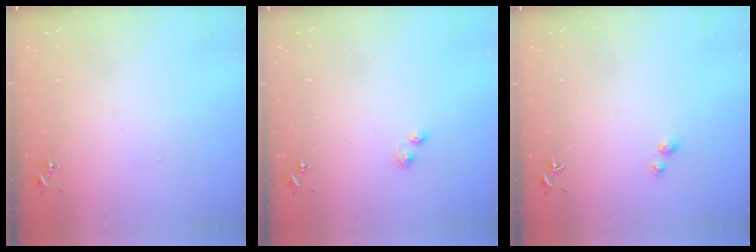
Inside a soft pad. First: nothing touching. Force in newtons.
{"total": 4.2, "press": 4.2, "slide": 0.7}
{"total": 2.6, "press": 2.6, "slide": 0.5}